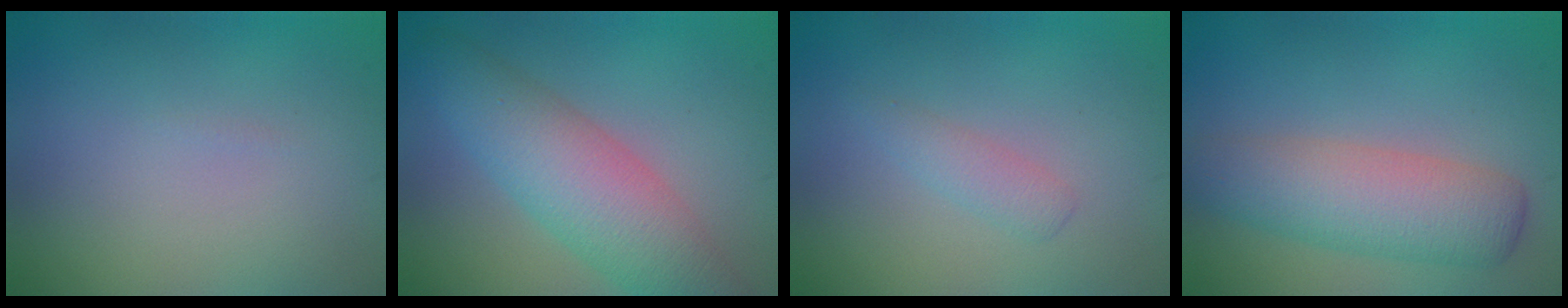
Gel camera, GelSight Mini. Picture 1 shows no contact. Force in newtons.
{"total": 6.7, "press": 6.7, "slide": 0.3}
{"total": 1.5, "press": 1.5, "slide": 0.1}
{"total": 5.8, "press": 5.8, "slide": 0.2}